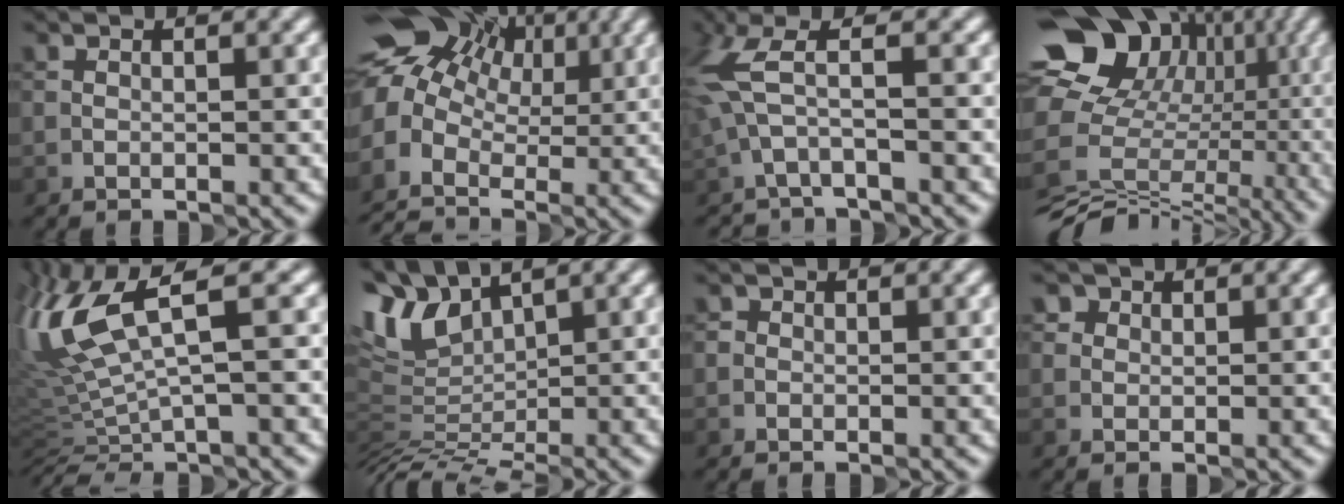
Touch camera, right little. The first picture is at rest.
{"total": 9.9, "force": [0.4, 8.0, 5.8], "torque": [-0.115, 0.011, 0.011]}
{"total": 2.7, "force": [0.2, 0.7, 2.6], "torque": [-0.073, 0.002, -0.001]}
{"total": 16.6, "force": [1.5, 13.6, 9.4], "torque": [-0.151, 0.051, 0.049]}
{"total": 9.0, "force": [1.1, 2.1, 8.7], "torque": [-0.196, 0.009, 0.025]}
{"total": 5.1, "force": [2.8, 2.4, 3.6], "torque": [-0.081, 0.008, 0.051]}
{"total": 0.7, "force": [0.2, 0.6, 0.1], "torque": [0.003, -0.003, -0.007]}
{"total": 2.7, "force": [1.5, 2.0, 0.9], "torque": [0.002, 0.012, 0.005]}